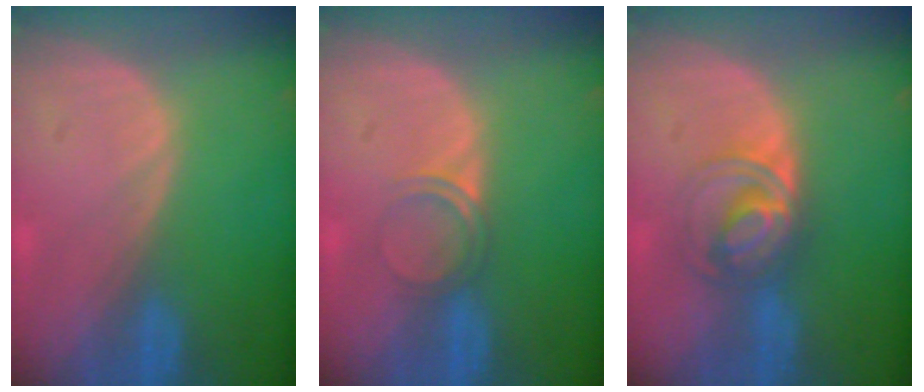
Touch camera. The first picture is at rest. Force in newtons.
{"total": 2.5, "press": 2.1, "slide": 1.2}
{"total": 6.4, "press": 5.8, "slide": 2.8}